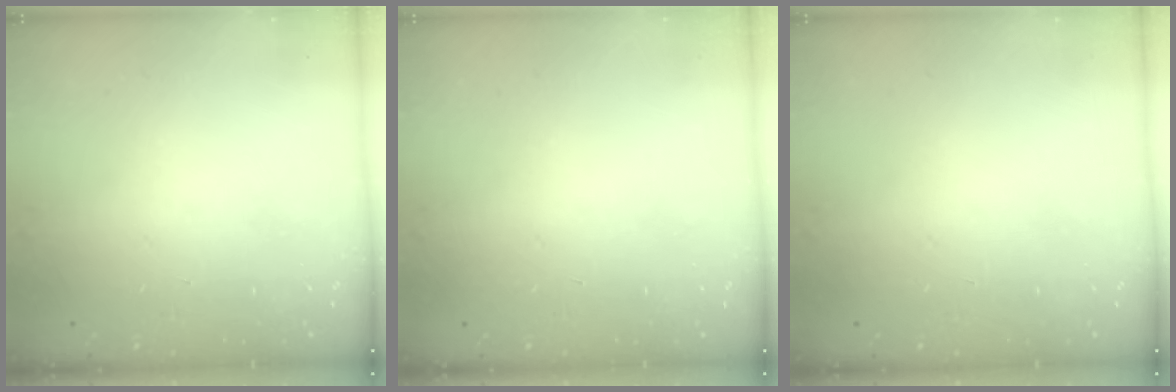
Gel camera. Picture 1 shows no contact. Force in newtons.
{"total": 0.5, "press": 0.5, "slide": 0.2}
{"total": 0.0}